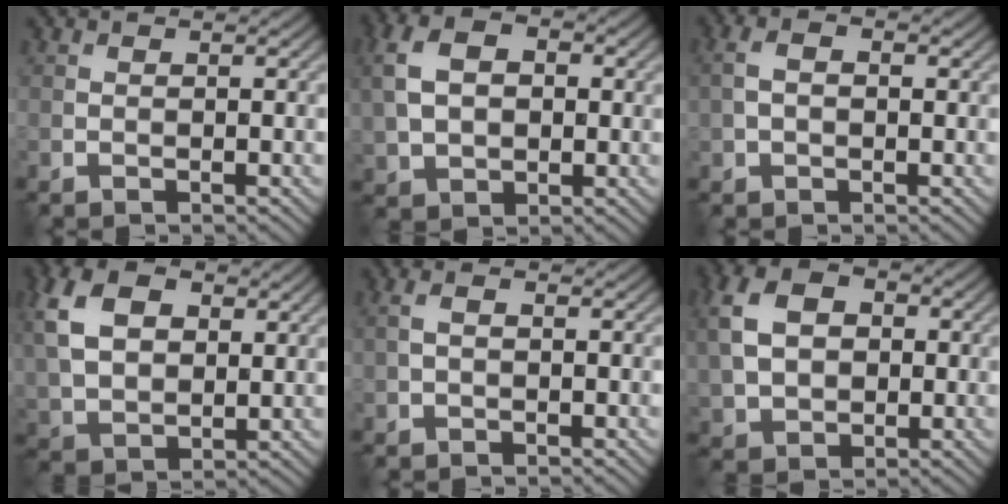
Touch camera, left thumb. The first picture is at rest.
{"total": 8.0, "force": [1.4, 5.5, 5.7], "torque": [-0.135, 0.002, 0.022]}
{"total": 3.2, "force": [0.4, 2.0, 2.5], "torque": [-0.058, 0.005, 0.005]}
{"total": 11.7, "force": [4.0, 7.5, 8.0], "torque": [-0.206, 0.007, 0.077]}
{"total": 1.8, "force": [0.2, 0.9, 1.5], "torque": [-0.038, 0.007, 0.000]}
{"total": 9.2, "force": [1.6, 6.6, 6.2], "torque": [-0.148, 0.005, 0.024]}